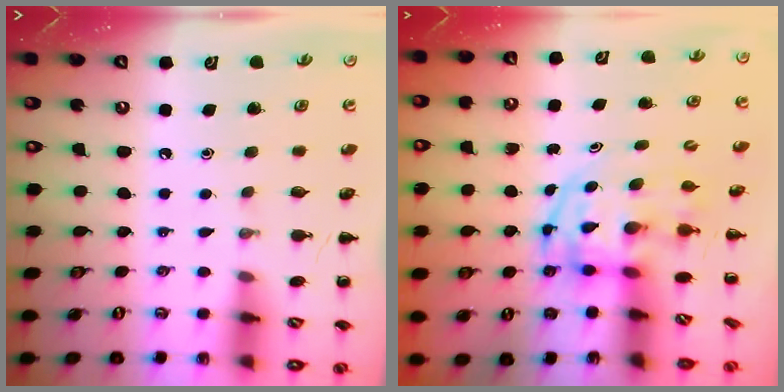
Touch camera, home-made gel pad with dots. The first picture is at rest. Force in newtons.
{"total": 3.7, "press": 3.6, "slide": 0.7}